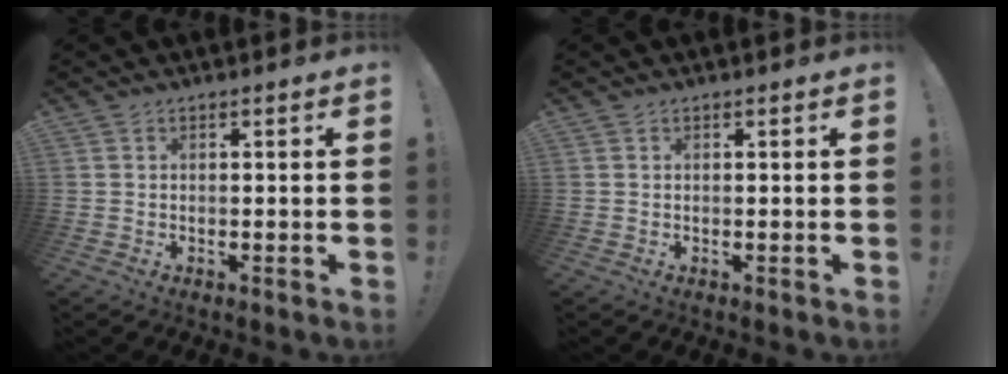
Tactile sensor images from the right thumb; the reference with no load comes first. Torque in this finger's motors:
{"motor_torque": [-0.03, 0.00, -0.05, 0.09, 0.00]}